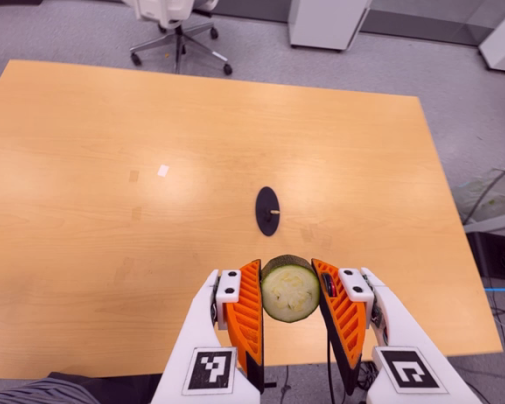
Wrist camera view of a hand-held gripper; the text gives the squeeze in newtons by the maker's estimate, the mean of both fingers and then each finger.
{"total": 11.1, "left": 10.6, "right": 11.7}